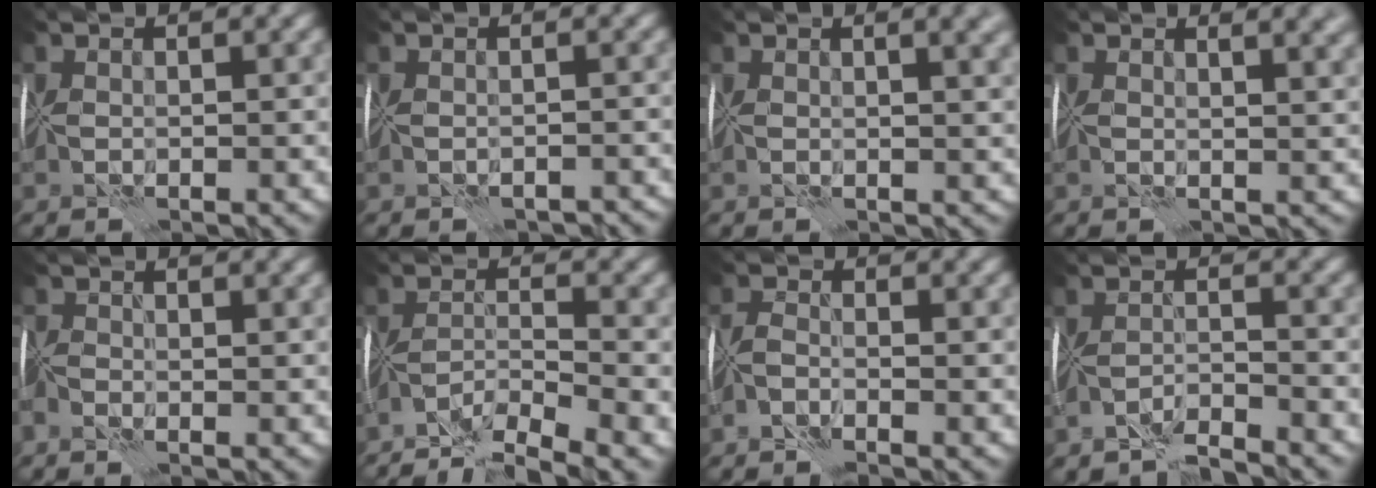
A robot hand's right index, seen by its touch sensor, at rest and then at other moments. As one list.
[{"total": 3.7, "force": [-2.9, 1.8, 1.2], "torque": [-0.005, -0.010, -0.041]}, {"total": 3.8, "force": [1.8, 1.1, 3.2], "torque": [-0.035, 0.000, 0.035]}, {"total": 3.5, "force": [2.3, 0.9, 2.5], "torque": [-0.022, 0.001, 0.037]}, {"total": 2.2, "force": [-1.6, 0.8, 1.2], "torque": [-0.028, -0.004, -0.035]}, {"total": 5.8, "force": [-5.2, -0.7, 2.5], "torque": [-0.027, -0.011, -0.096]}, {"total": 2.1, "force": [-1.7, -1.1, -0.4], "torque": [0.013, 0.001, -0.040]}, {"total": 4.0, "force": [-3.8, -1.2, 0.0], "torque": [0.009, -0.010, -0.069]}]